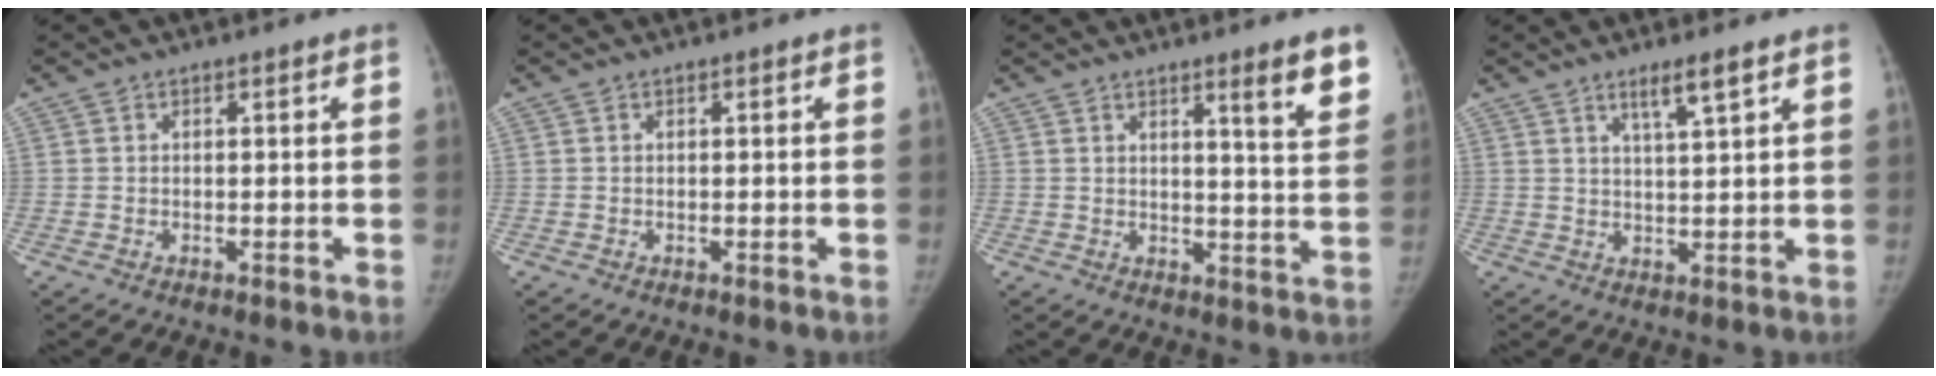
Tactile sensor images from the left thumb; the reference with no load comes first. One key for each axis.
{"total": 0.0}
{"total": 7.7, "fx": 4.9, "fy": 0.4, "fz": 6.0, "tx": -0.070, "ty": -0.035, "tz": 0.065}
{"total": 4.6, "fx": 2.9, "fy": 0.3, "fz": 3.5, "tx": -0.061, "ty": -0.022, "tz": 0.055}